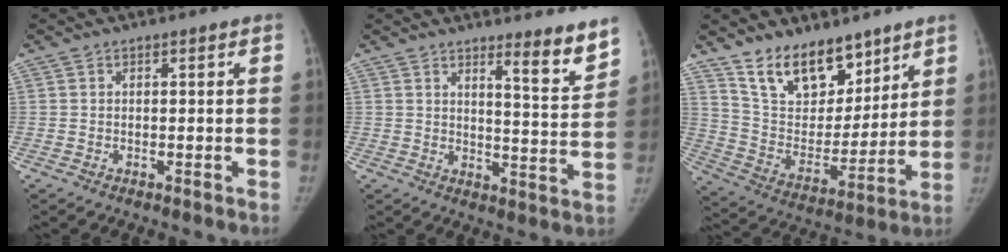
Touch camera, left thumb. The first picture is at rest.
{"total": 7.7, "force": [5.9, 0.8, 4.8], "torque": [-0.052, -0.055, 0.086]}
{"total": 16.7, "force": [11.9, 8.8, 7.6], "torque": [-0.069, -0.073, 0.219]}